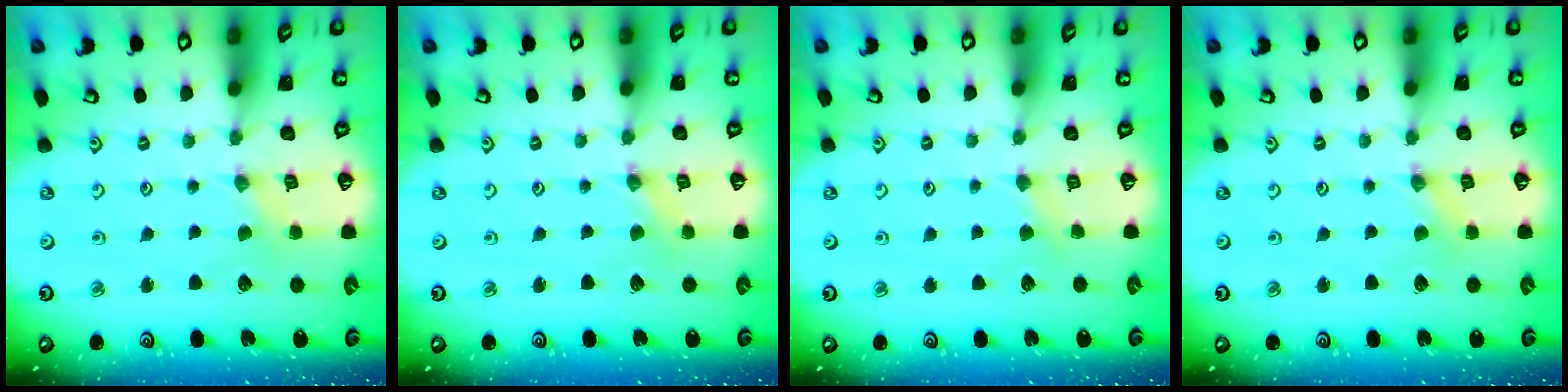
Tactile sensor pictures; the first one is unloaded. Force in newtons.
{"total": 0.0}
{"total": 2.8, "press": 2.8, "slide": 0.4}
{"total": 0.7, "press": 0.6, "slide": 0.1}